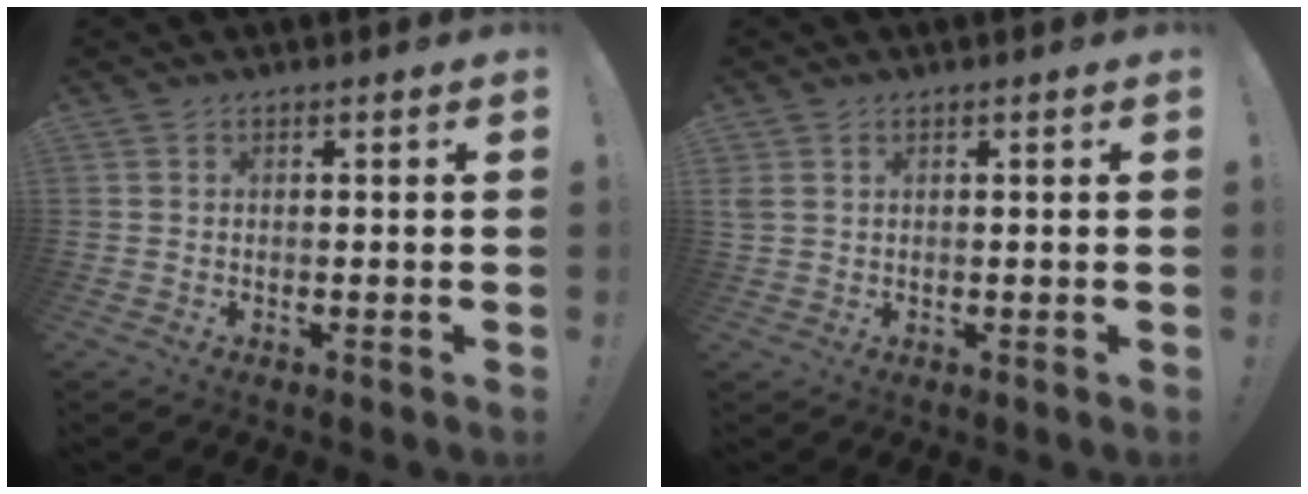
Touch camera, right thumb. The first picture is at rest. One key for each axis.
{"total": 2.0, "fx": 0.9, "fy": 1.4, "fz": 1.2, "tx": -0.029, "ty": 0.005, "tz": 0.019}